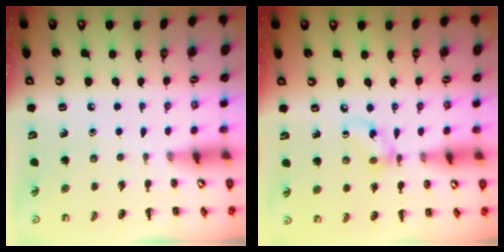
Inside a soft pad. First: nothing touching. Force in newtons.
{"total": 5.4, "press": 5.3, "slide": 1.2}